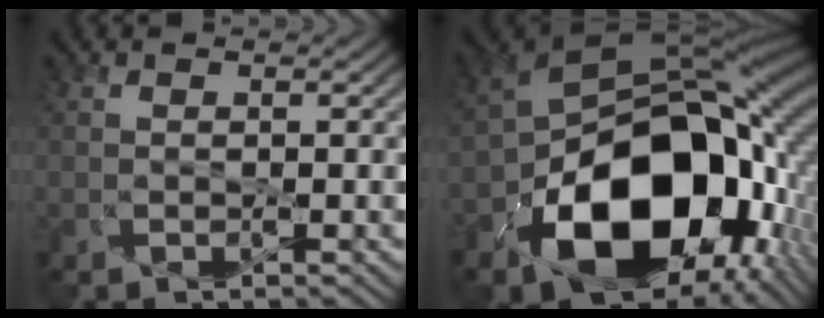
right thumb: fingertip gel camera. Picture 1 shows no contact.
{"total": 19.0, "force": [-6.2, 12.4, 12.9], "torque": [-0.237, -0.044, -0.084]}